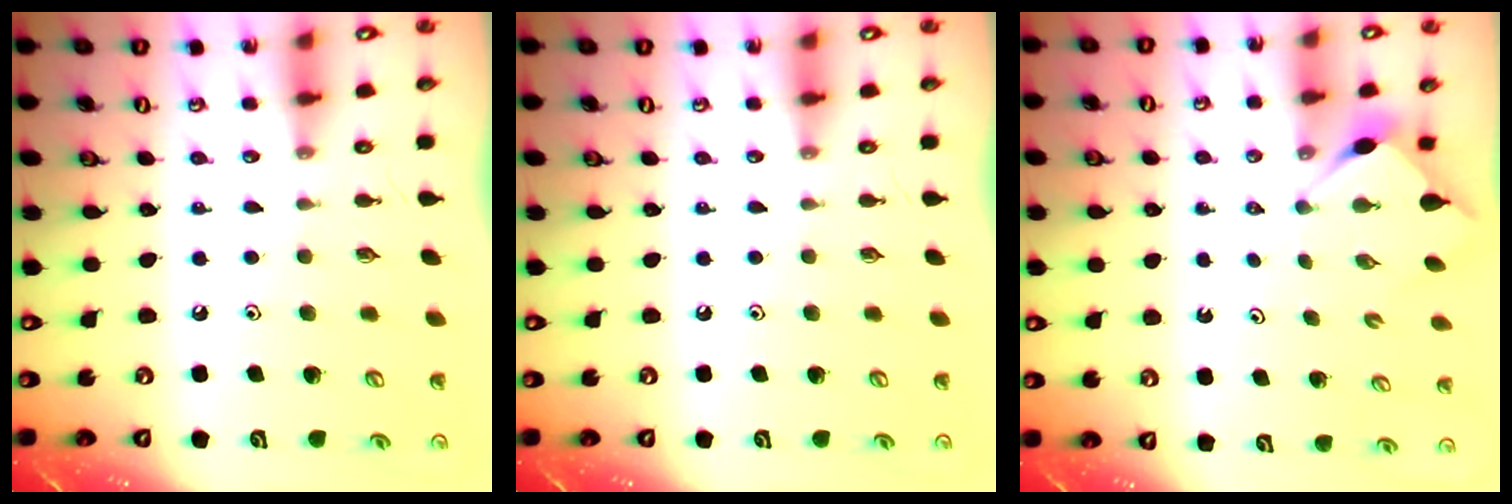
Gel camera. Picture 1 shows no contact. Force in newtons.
{"total": 0.0}
{"total": 2.9, "press": 2.9, "slide": 0.3}